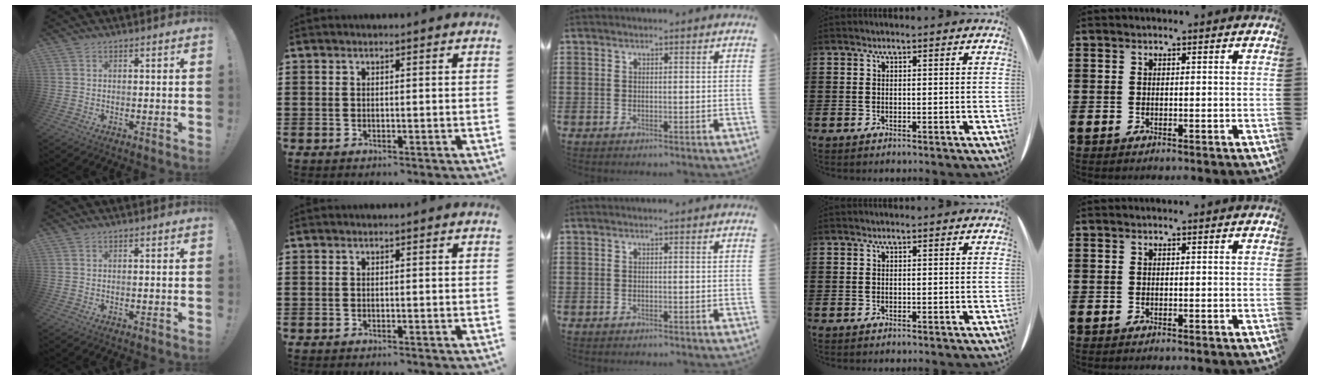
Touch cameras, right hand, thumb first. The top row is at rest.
{}